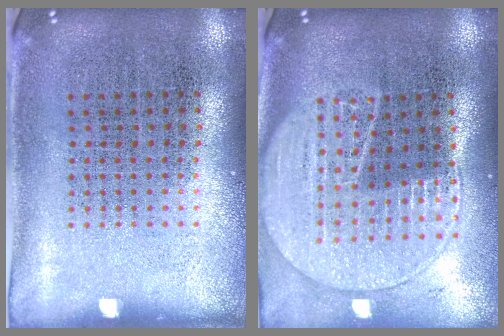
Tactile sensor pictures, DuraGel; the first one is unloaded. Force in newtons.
{"total": 2.0, "press": 1.8, "slide": 0.9}